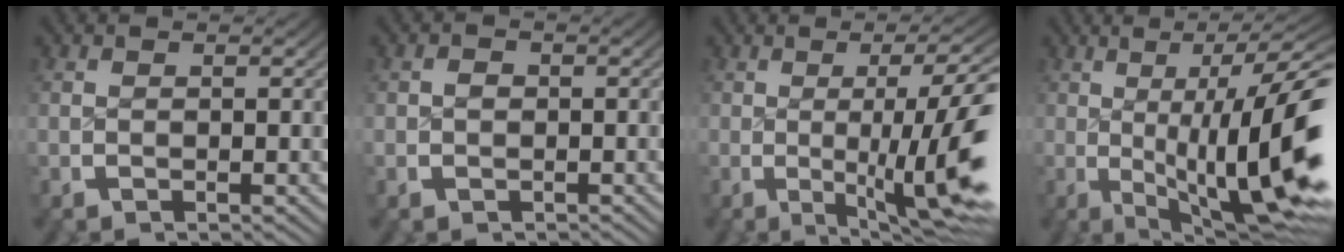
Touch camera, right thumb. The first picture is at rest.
{"total": 0.8, "force": [-0.1, 0.8, -0.2], "torque": [0.002, -0.003, -0.002]}
{"total": 9.9, "force": [-1.9, 3.9, 8.9], "torque": [-0.133, -0.009, -0.023]}
{"total": 13.6, "force": [-1.1, 6.3, 12.0], "torque": [-0.182, -0.019, -0.004]}